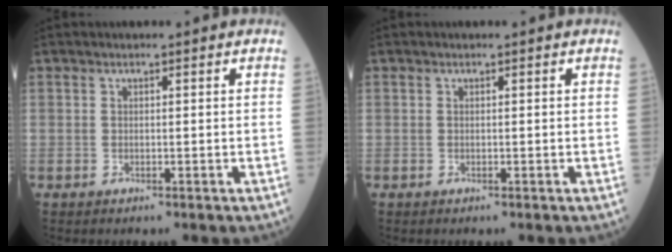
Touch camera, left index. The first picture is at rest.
{"total": 0.0}